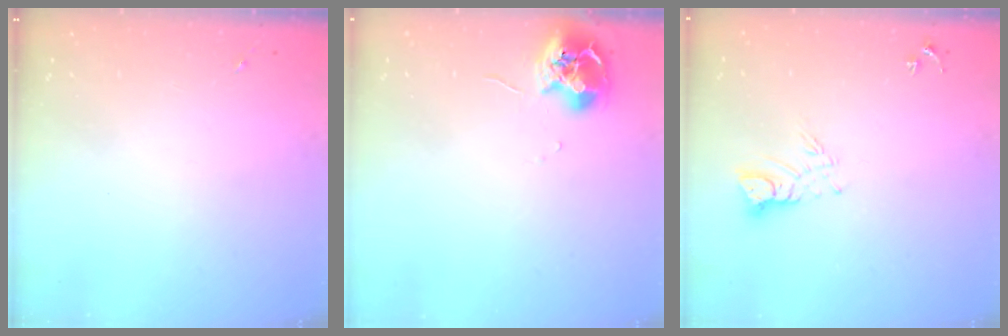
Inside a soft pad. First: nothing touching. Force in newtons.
{"total": 9.6, "press": 9.5, "slide": 0.6}
{"total": 6.7, "press": 6.7, "slide": 0.6}